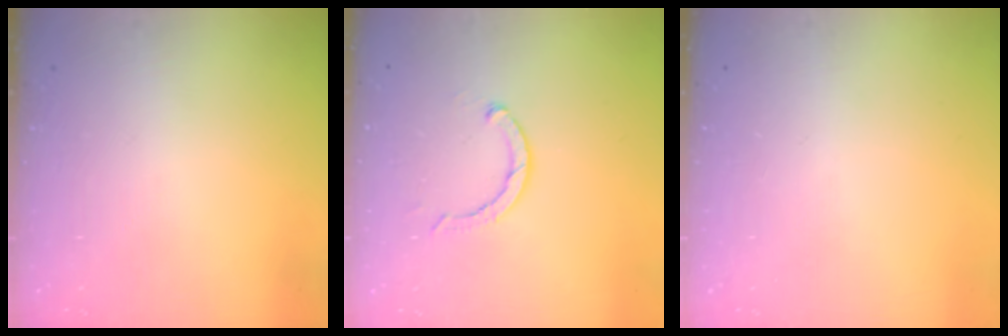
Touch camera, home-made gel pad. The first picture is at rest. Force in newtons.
{"total": 2.6, "press": 2.5, "slide": 0.4}
{"total": 0.0}